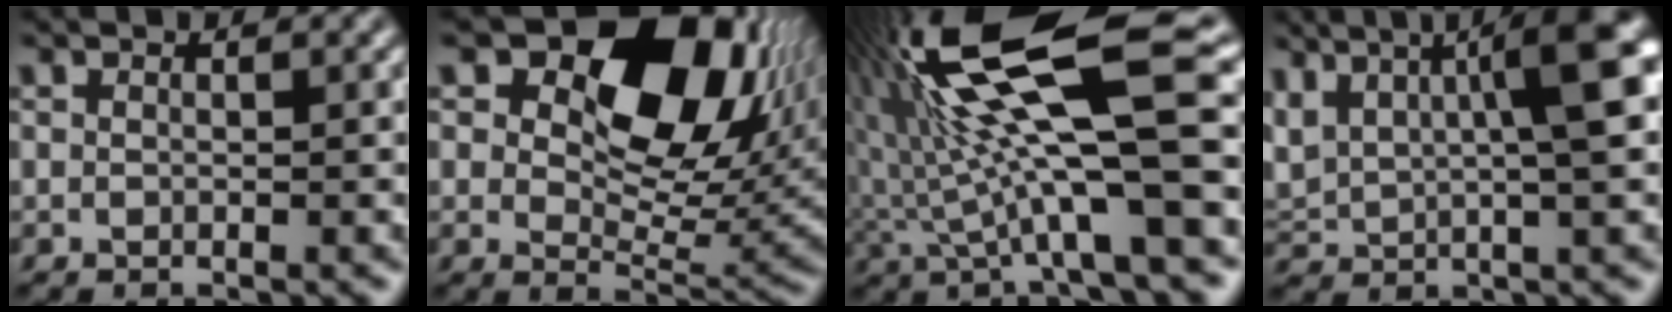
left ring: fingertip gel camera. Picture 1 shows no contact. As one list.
[{"total": 13.0, "force": [6.0, 7.3, 8.8], "torque": [-0.128, 0.009, 0.100]}, {"total": 13.2, "force": [2.8, 2.5, 12.7], "torque": [-0.233, 0.021, 0.055]}, {"total": 7.6, "force": [2.2, 2.5, 6.8], "torque": [-0.133, 0.016, 0.047]}]